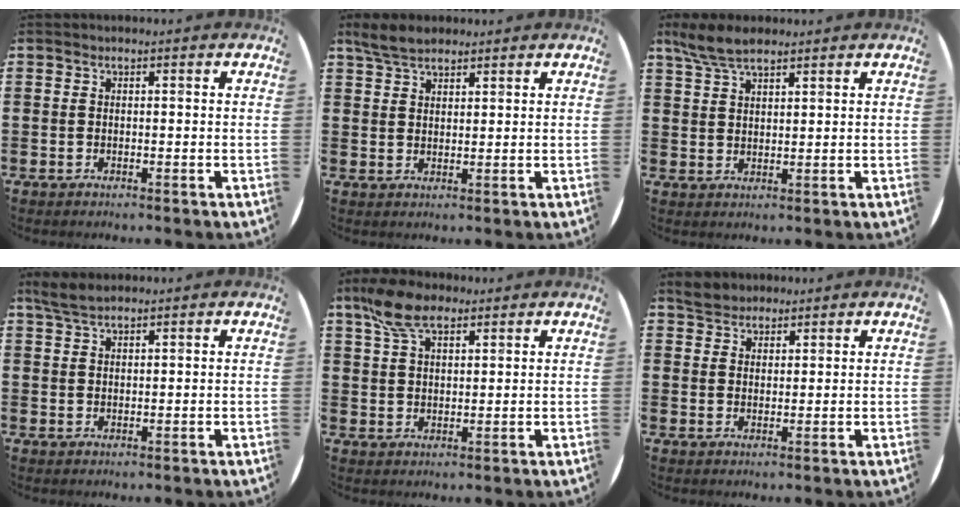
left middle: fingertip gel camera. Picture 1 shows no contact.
{"total": 4.1, "force": [3.5, 1.4, 1.6], "torque": [-0.038, 0.001, 0.066]}
{"total": 5.2, "force": [4.2, 1.5, 2.7], "torque": [-0.062, -0.003, 0.079]}
{"total": 3.1, "force": [2.6, 0.7, 1.6], "torque": [-0.036, 0.005, 0.048]}
{"total": 6.9, "force": [4.7, 3.2, 3.9], "torque": [-0.090, 0.002, 0.089]}
{"total": 3.0, "force": [2.7, 1.2, -0.1], "torque": [0.001, 0.002, 0.053]}